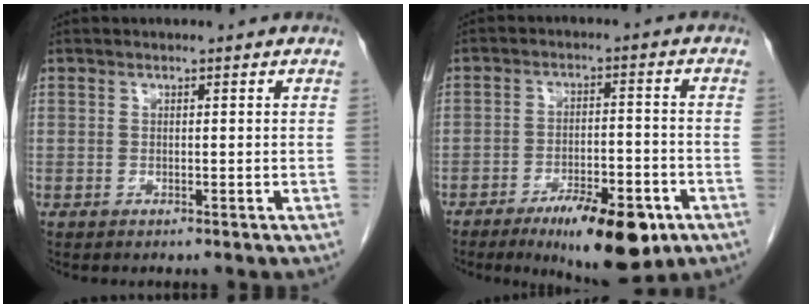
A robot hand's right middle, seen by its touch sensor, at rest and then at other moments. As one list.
[{"total": 11.9, "force": [-7.0, 3.2, 9.1], "torque": [-0.132, -0.011, -0.102]}]